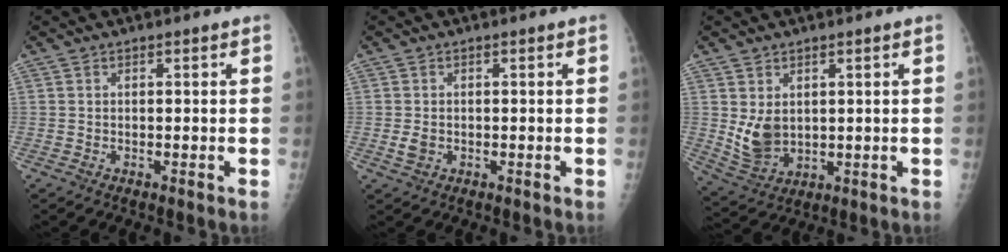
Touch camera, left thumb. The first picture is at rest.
{"total": 1.9, "force": [-0.3, 1.5, 1.2], "torque": [-0.022, -0.001, -0.002]}
{"total": 6.8, "force": [1.4, 4.8, 4.6], "torque": [-0.072, -0.021, 0.047]}